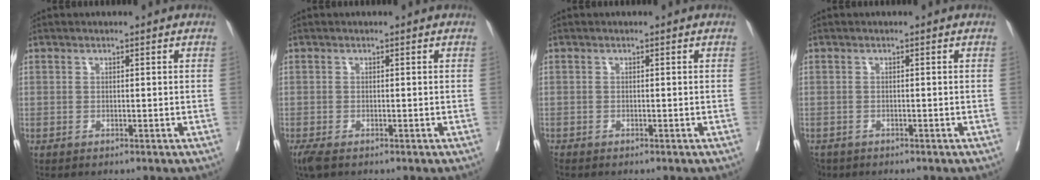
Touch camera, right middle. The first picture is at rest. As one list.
[{"total": 2.6, "force": [-1.9, 0.8, 1.6], "torque": [-0.037, -0.012, -0.032]}, {"total": 0.5, "force": [-0.5, 0.0, 0.0], "torque": [-0.009, -0.003, -0.015]}, {"total": 3.5, "force": [-2.6, 2.2, 0.8], "torque": [-0.019, -0.005, -0.046]}]